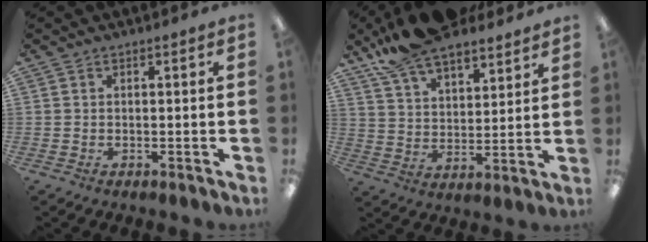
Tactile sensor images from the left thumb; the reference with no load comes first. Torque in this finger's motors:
{"motor_torque": [1.78, -0.02, 1.36, -1.41, 0.41]}